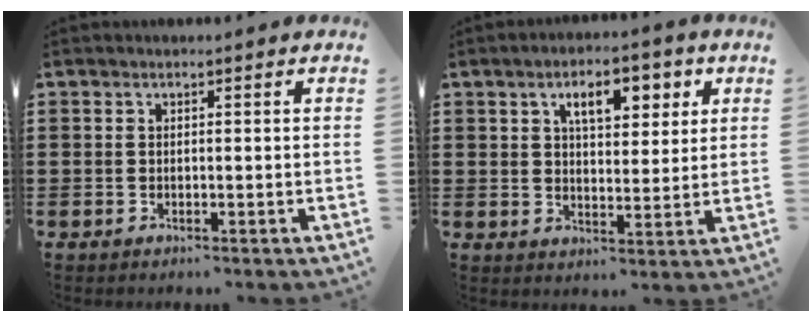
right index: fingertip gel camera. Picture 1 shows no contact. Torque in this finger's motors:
{"motor_torque": [0.57, 0.42, 0.64, 0.11]}